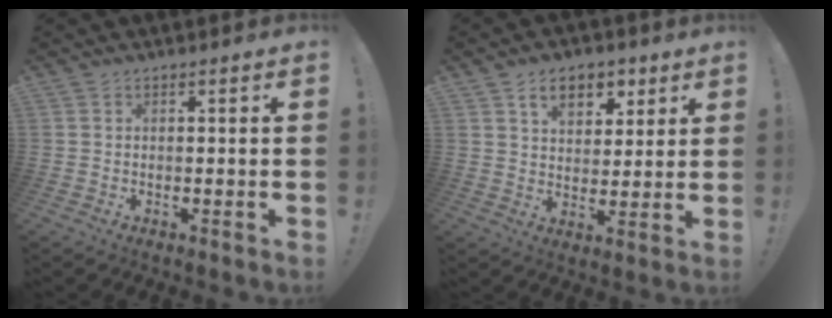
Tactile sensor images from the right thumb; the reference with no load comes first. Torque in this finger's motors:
{"motor_torque": [0.08, 0.14, 0.07, 0.20, 0.01]}